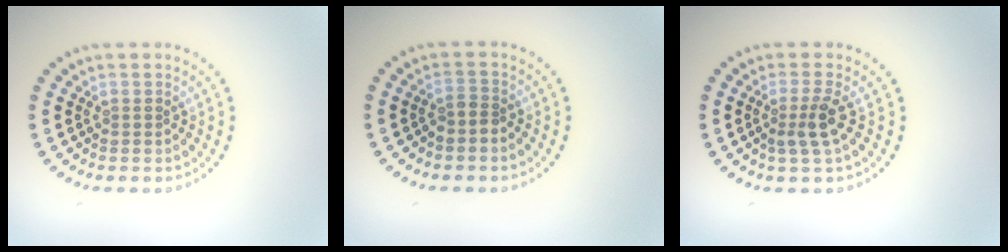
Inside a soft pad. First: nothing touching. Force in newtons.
{"total": 1.4, "press": 1.2, "slide": 0.8}
{"total": 2.4, "press": 1.8, "slide": 1.5}